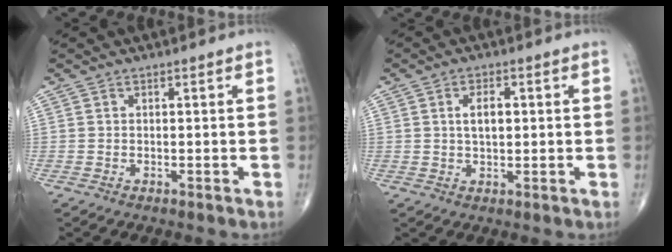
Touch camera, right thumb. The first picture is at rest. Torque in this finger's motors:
{"motor_torque": [0.59, 0.93, 0.72, 0.27, 0.02]}